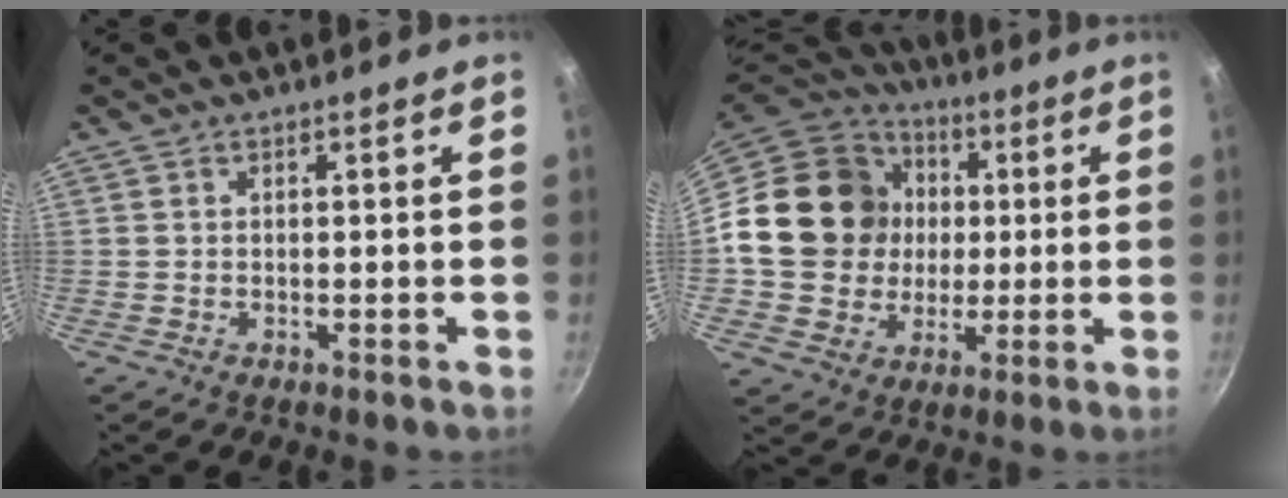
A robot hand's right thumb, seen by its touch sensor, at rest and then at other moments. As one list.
[{"total": 20.4, "force": [1.6, 17.9, 9.8], "torque": [-0.156, 0.021, 0.029]}]